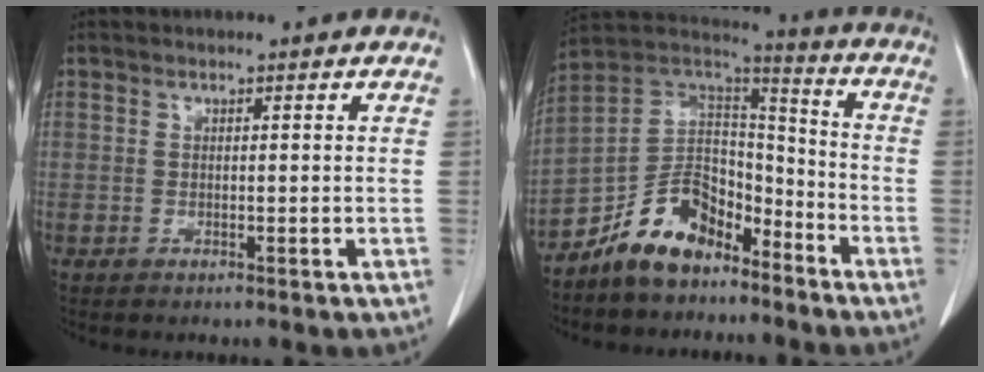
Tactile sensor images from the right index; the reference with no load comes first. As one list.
[{"total": 12.1, "force": [-8.5, 6.4, 5.7], "torque": [-0.106, 0.043, -0.159]}]